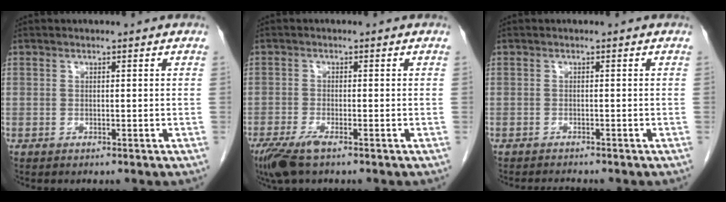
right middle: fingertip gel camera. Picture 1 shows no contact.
{"total": 4.5, "force": [-3.0, 0.8, 3.3], "torque": [-0.070, -0.013, -0.056]}
{"total": 1.6, "force": [-1.6, -0.1, 0.4], "torque": [-0.010, -0.007, -0.022]}